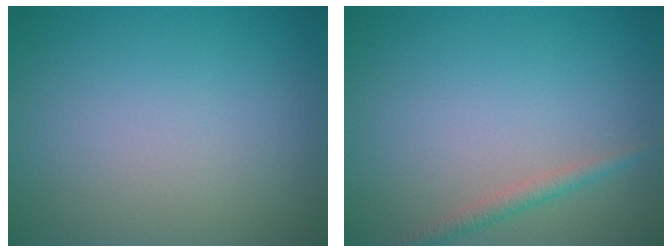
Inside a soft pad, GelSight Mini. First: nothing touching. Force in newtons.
{"total": 1.5, "press": 1.5, "slide": 0.0}